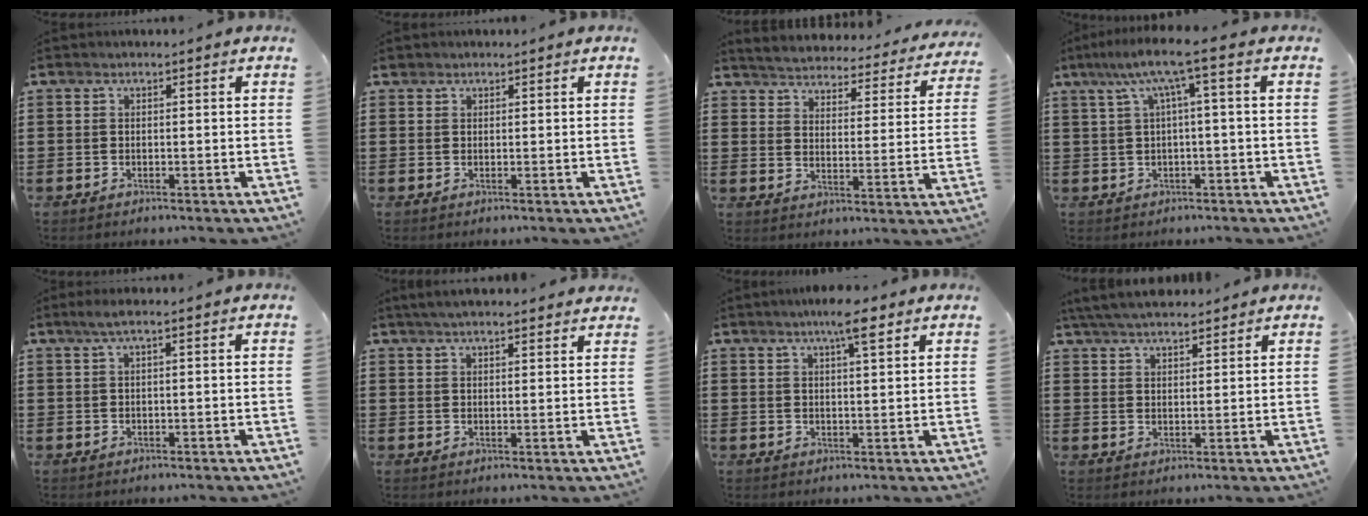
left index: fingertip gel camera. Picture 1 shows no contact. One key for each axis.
{"total": 0.9, "fx": 0.8, "fy": 0.5, "fz": 0.1, "tx": -0.005, "ty": 0.003, "tz": 0.015}
{"total": 3.8, "fx": 3.8, "fy": -0.3, "fz": 0.0, "tx": -0.024, "ty": -0.036, "tz": 0.059}
{"total": 7.0, "fx": 1.7, "fy": 0.2, "fz": 6.8, "tx": -0.135, "ty": 0.004, "tz": 0.023}
{"total": 1.5, "fx": 0.3, "fy": 0.0, "fz": 1.5, "tx": -0.027, "ty": -0.003, "tz": 0.005}
{"total": 3.3, "fx": 3.1, "fy": 0.2, "fz": 1.2, "tx": -0.031, "ty": 0.001, "tz": 0.058}
{"total": 5.9, "fx": 3.8, "fy": 1.2, "fz": 4.3, "tx": -0.068, "ty": 0.000, "tz": 0.060}
{"total": 4.6, "fx": 4.3, "fy": 0.7, "fz": 1.4, "tx": -0.040, "ty": -0.008, "tz": 0.080}